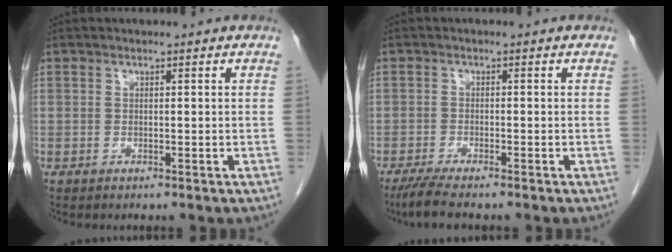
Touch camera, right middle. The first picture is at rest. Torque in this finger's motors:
{"motor_torque": [0.29, -0.19, 0.09, 0.02]}